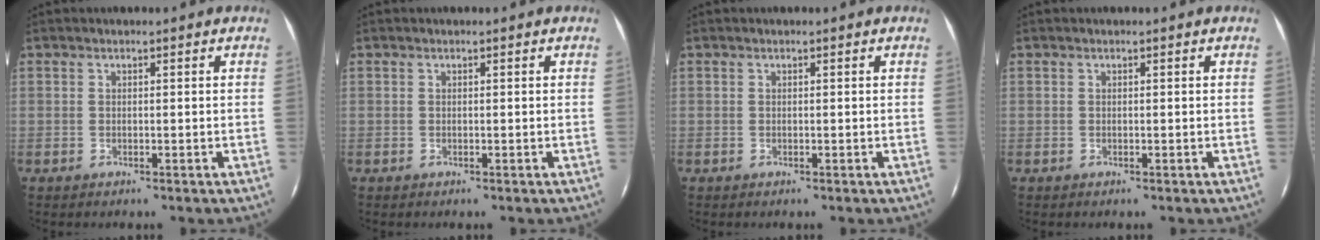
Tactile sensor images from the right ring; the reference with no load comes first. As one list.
[{"total": 0.0}, {"total": 0.0}, {"total": 0.0}]